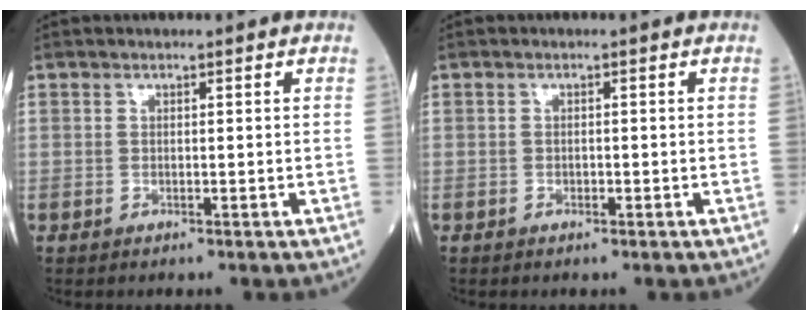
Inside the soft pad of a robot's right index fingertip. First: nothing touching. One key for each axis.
{"total": 0.7, "fx": -0.4, "fy": 0.4, "fz": 0.5, "tx": -0.010, "ty": 0.000, "tz": -0.005}